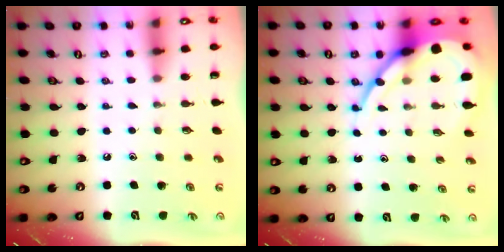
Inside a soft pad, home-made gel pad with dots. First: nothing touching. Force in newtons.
{"total": 13.0, "press": 12.9, "slide": 1.4}